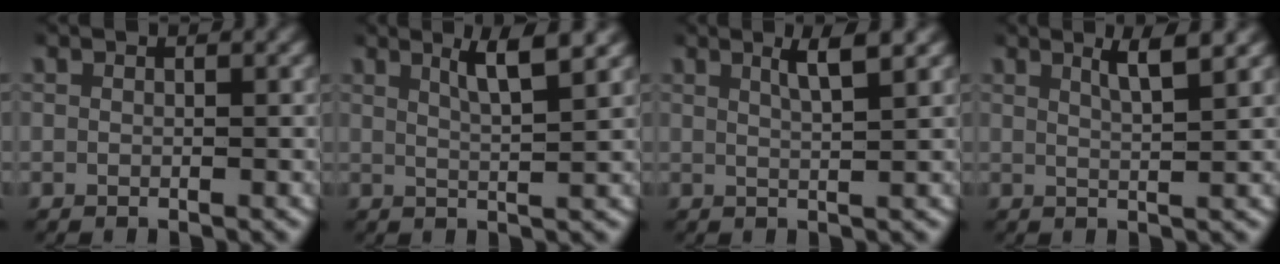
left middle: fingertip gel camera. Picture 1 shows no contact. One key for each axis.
{"total": 3.6, "fx": 2.2, "fy": 0.4, "fz": 2.8, "tx": -0.054, "ty": -0.001, "tz": 0.037}
{"total": 2.6, "fx": 1.6, "fy": 0.0, "fz": 2.0, "tx": -0.040, "ty": 0.001, "tz": 0.028}
{"total": 2.7, "fx": 1.9, "fy": 0.1, "fz": 2.0, "tx": -0.042, "ty": -0.002, "tz": 0.033}